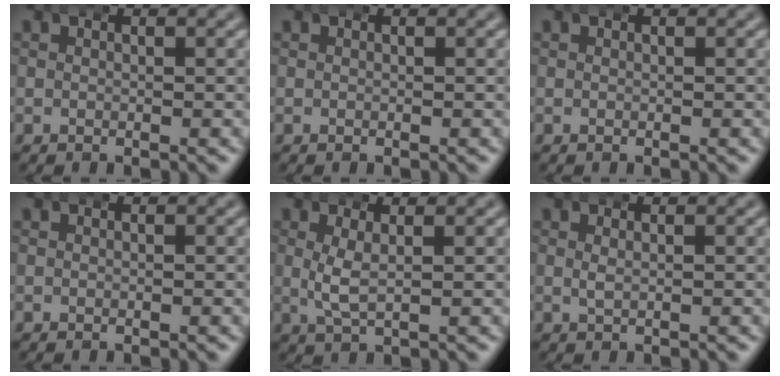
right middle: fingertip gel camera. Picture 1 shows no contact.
{"total": 0.0}
{"total": 0.0}
{"total": 0.0}
{"total": 2.7, "force": [0.6, 1.1, 2.4], "torque": [-0.050, 0.000, 0.012]}
{"total": 1.1, "force": [0.4, 0.4, 0.9], "torque": [-0.015, 0.001, 0.009]}